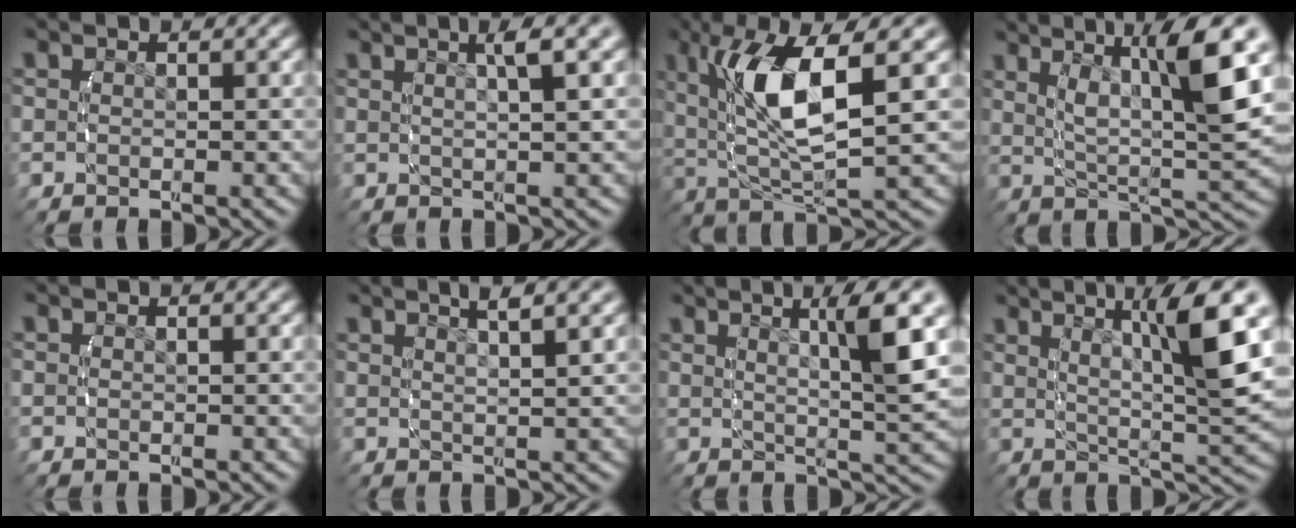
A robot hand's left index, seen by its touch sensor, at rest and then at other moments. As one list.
[{"total": 4.7, "force": [2.8, 0.7, 3.7], "torque": [-0.046, 0.019, 0.040]}, {"total": 8.2, "force": [2.0, 3.0, 7.4], "torque": [-0.153, -0.004, 0.044]}, {"total": 10.4, "force": [3.6, 3.0, 9.3], "torque": [-0.127, 0.012, 0.055]}, {"total": 0.0}, {"total": 4.6, "force": [3.5, 0.3, 3.1], "torque": [-0.042, 0.010, 0.058]}, {"total": 8.2, "force": [3.9, 1.6, 7.1], "torque": [-0.092, 0.013, 0.060]}, {"total": 10.2, "force": [4.3, 2.3, 8.9], "torque": [-0.116, 0.017, 0.064]}]